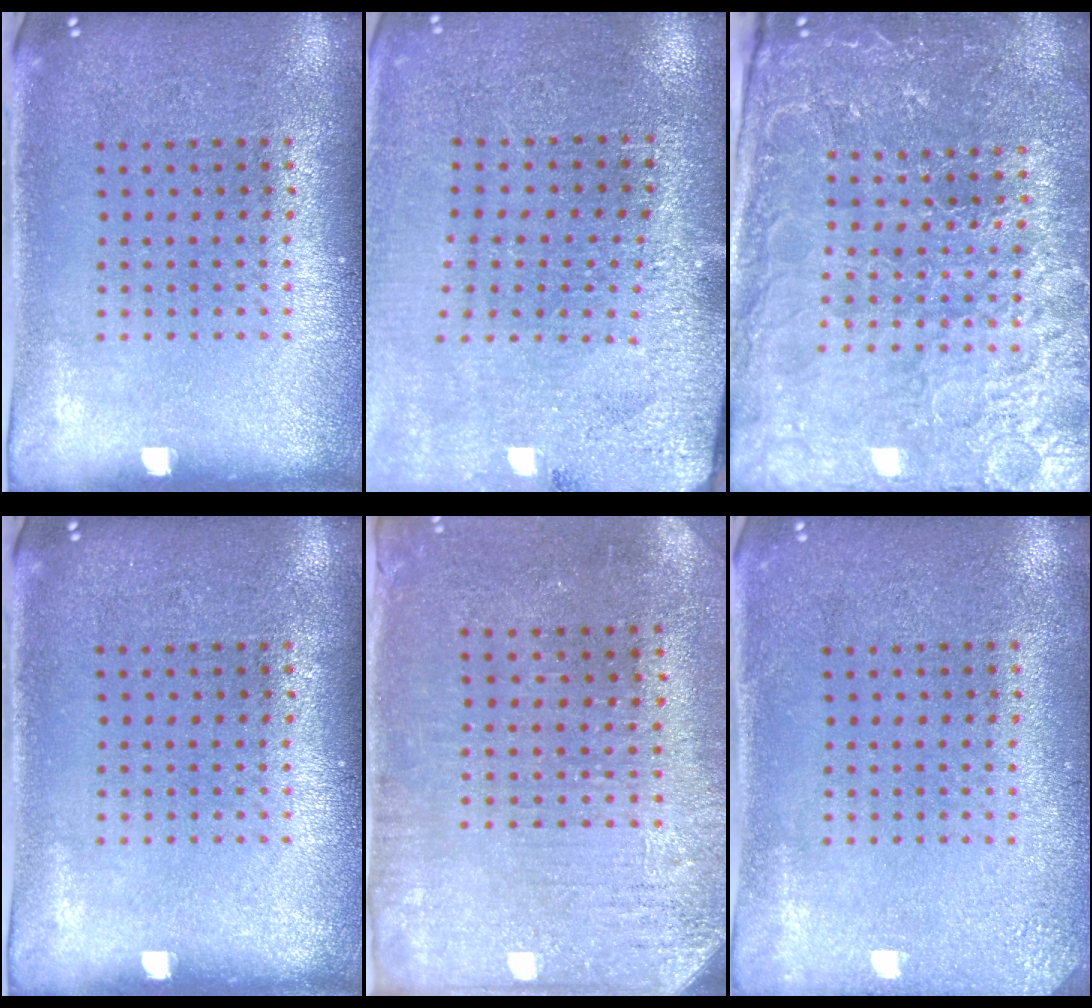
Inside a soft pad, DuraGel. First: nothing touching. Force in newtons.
{"total": 2.8, "press": 2.8, "slide": 0.2}
{"total": 4.7, "press": 4.4, "slide": 1.5}
{"total": 0.0}
{"total": 3.1, "press": 2.6, "slide": 1.6}
{"total": 1.9, "press": 1.9, "slide": 0.2}